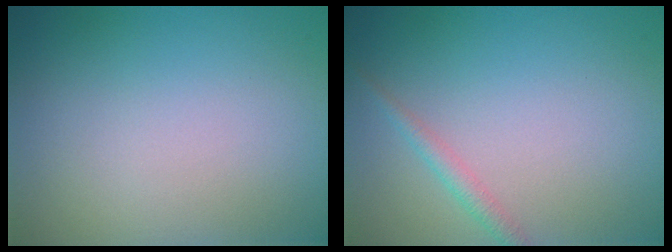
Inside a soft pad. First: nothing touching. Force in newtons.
{"total": 1.3, "press": 1.3, "slide": 0.0}